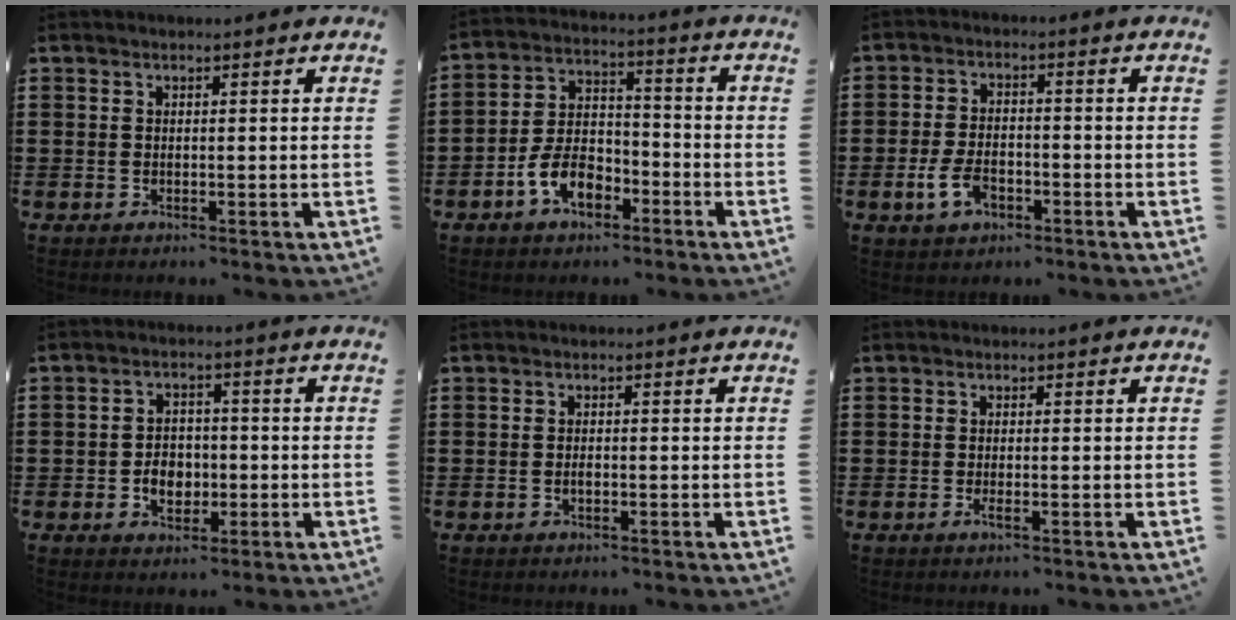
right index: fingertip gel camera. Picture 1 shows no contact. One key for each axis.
{"total": 7.7, "fx": -4.0, "fy": 4.5, "fz": 4.8, "tx": -0.107, "ty": 0.010, "tz": -0.078}
{"total": 4.7, "fx": -1.8, "fy": 2.7, "fz": 3.4, "tx": -0.078, "ty": -0.003, "tz": -0.035}
{"total": 4.2, "fx": -1.1, "fy": 3.2, "fz": 2.5, "tx": -0.038, "ty": -0.004, "tz": -0.024}
{"total": 1.0, "fx": -0.3, "fy": 0.3, "fz": 0.9, "tx": -0.019, "ty": -0.007, "tz": -0.004}
{"total": 1.0, "fx": -0.5, "fy": 0.0, "fz": 0.9, "tx": -0.026, "ty": -0.010, "tz": -0.009}